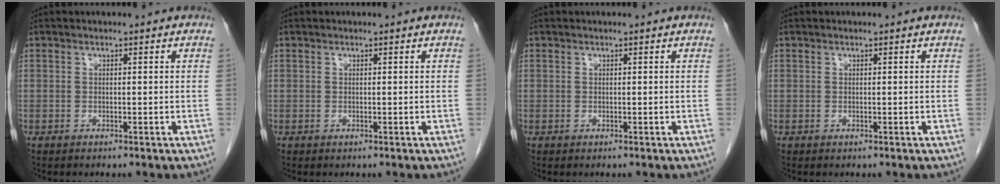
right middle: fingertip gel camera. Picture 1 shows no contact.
{"total": 0.0}
{"total": 0.0}
{"total": 0.0}